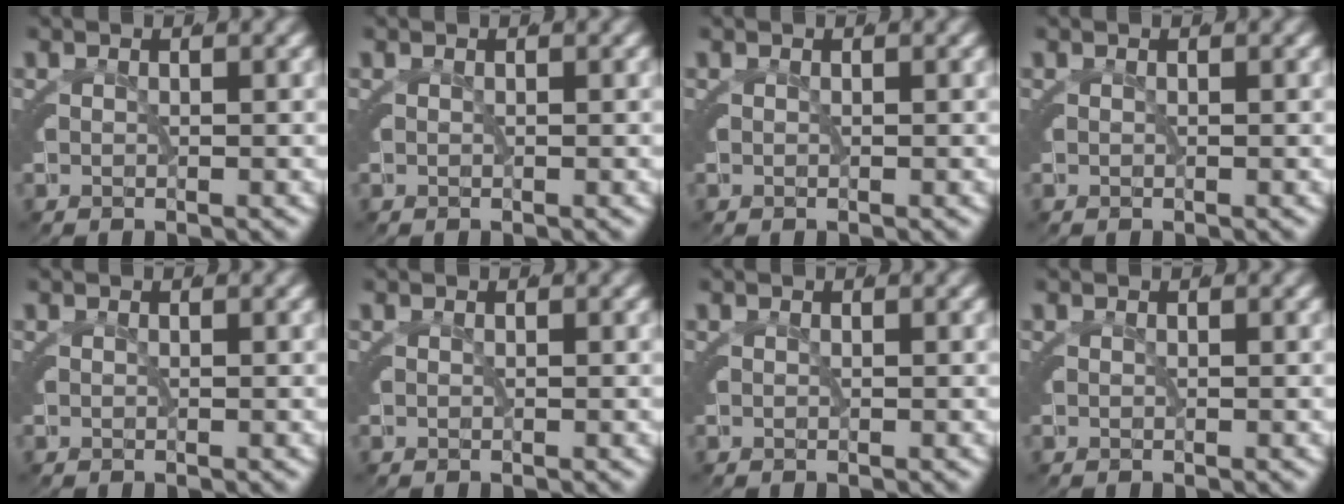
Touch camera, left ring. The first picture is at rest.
{"total": 0.0}
{"total": 0.0}
{"total": 0.0}
{"total": 0.0}
{"total": 2.0, "force": [-0.1, -1.9, -0.5], "torque": [0.019, -0.011, 0.011]}
{"total": 0.0}
{"total": 0.0}